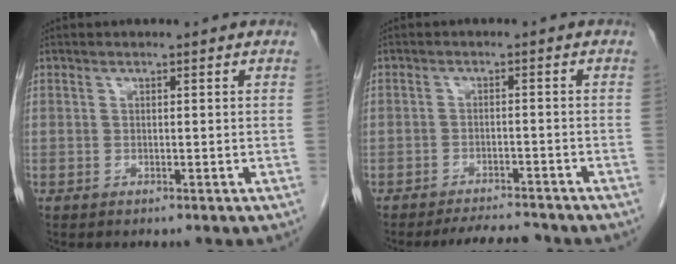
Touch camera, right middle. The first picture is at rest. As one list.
[{"total": 5.1, "force": [-4.8, 0.8, 1.2], "torque": [-0.019, -0.010, -0.074]}]